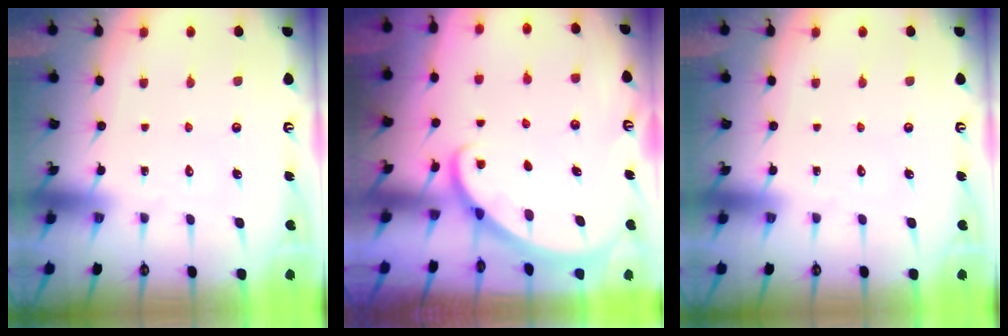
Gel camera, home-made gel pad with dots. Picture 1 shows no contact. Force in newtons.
{"total": 2.0, "press": 2.0, "slide": 0.1}
{"total": 0.0}